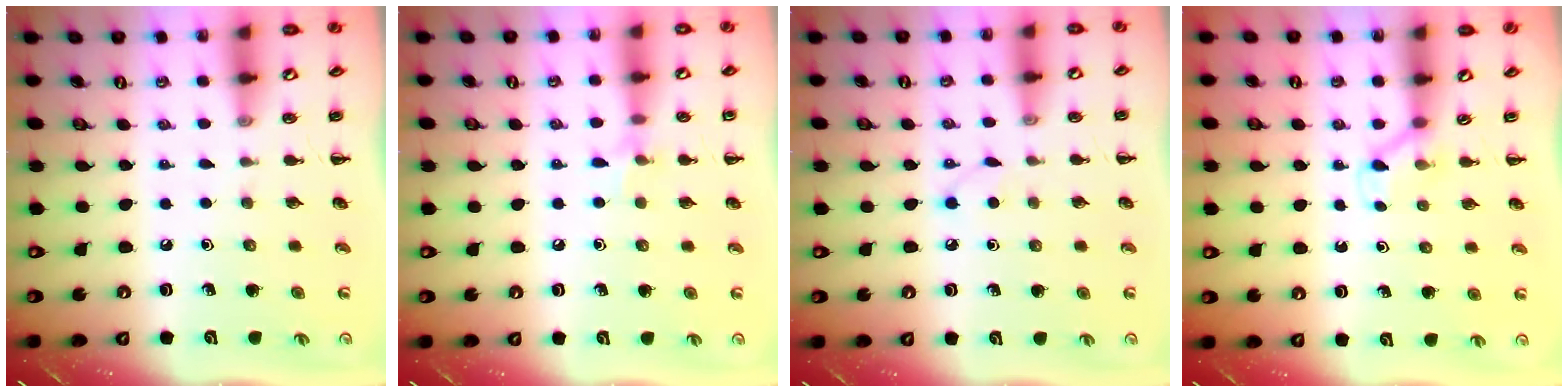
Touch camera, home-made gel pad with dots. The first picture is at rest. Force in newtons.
{"total": 5.9, "press": 5.7, "slide": 1.6}
{"total": 2.9, "press": 2.7, "slide": 0.9}
{"total": 3.9, "press": 3.7, "slide": 1.2}